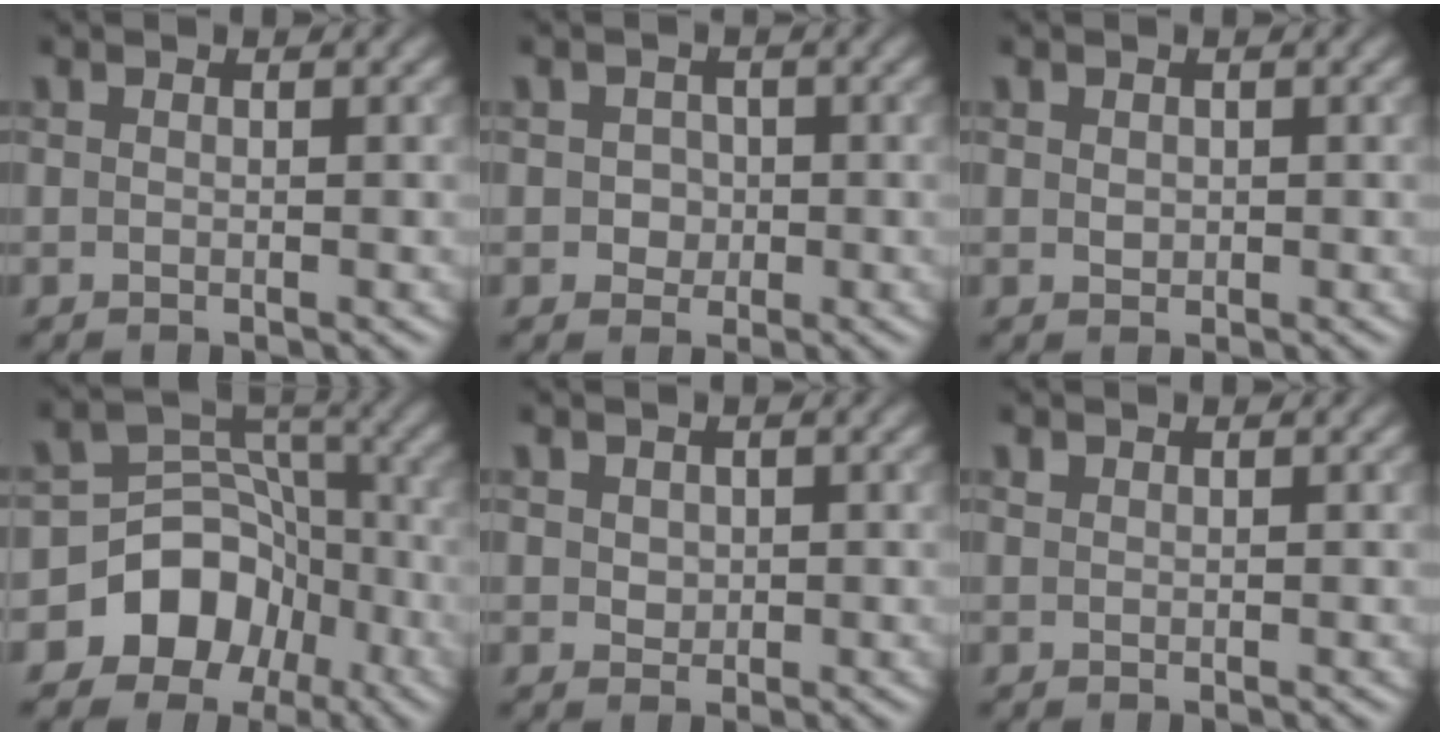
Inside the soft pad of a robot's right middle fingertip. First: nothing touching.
{"total": 1.6, "force": [0.0, 1.5, 0.5], "torque": [0.004, -0.002, -0.001]}
{"total": 0.9, "force": [0.3, 0.8, 0.3], "torque": [-0.004, -0.002, 0.006]}
{"total": 8.4, "force": [-4.4, 6.7, 2.7], "torque": [-0.026, 0.018, -0.088]}
{"total": 1.4, "force": [0.4, 1.2, 0.6], "torque": [-0.010, 0.002, 0.010]}
{"total": 0.5, "force": [0.4, 0.3, 0.0], "torque": [-0.001, 0.000, 0.012]}